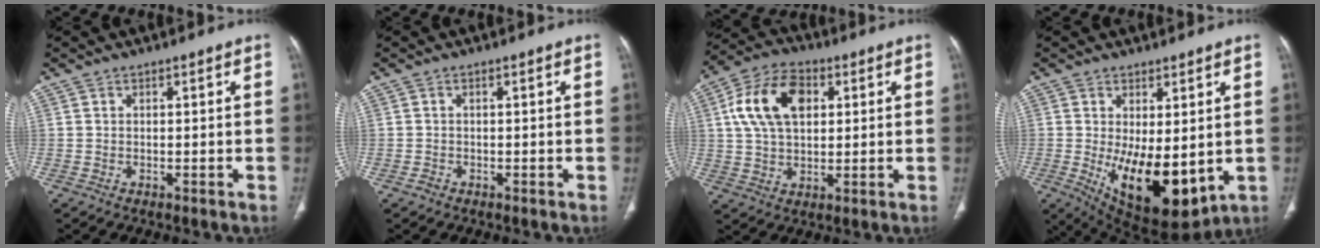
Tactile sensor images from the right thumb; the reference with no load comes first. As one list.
[{"total": 0.8, "force": [-0.6, 0.6, 0.2], "torque": [-0.003, 0.002, -0.013]}, {"total": 13.6, "force": [3.5, 8.6, 10.0], "torque": [-0.176, 0.010, 0.061]}, {"total": 15.0, "force": [-1.6, 6.8, 13.2], "torque": [-0.197, -0.031, 0.001]}]